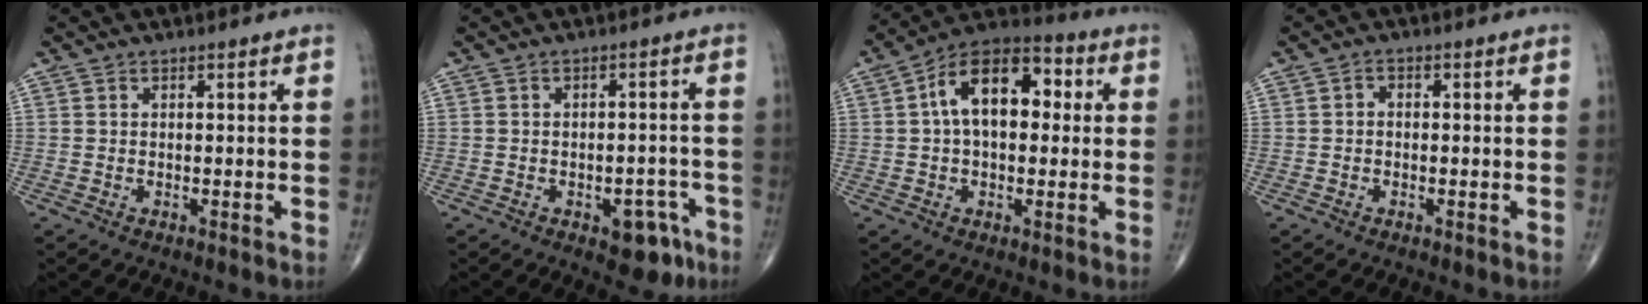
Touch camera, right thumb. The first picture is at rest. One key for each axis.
{"total": 6.8, "fx": -3.6, "fy": 3.6, "fz": 4.4, "tx": -0.026, "ty": 0.027, "tz": -0.041}
{"total": 14.4, "fx": 2.3, "fy": 8.5, "fz": 11.5, "tx": -0.167, "ty": 0.035, "tz": 0.026}
{"total": 1.2, "fx": -0.2, "fy": 0.9, "fz": 0.7, "tx": -0.004, "ty": 0.005, "tz": -0.008}